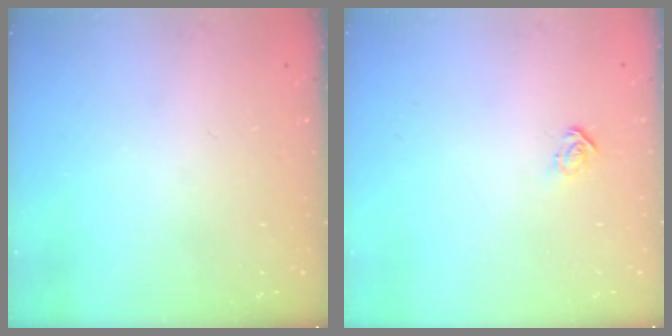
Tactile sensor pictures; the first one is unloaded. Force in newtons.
{"total": 3.9, "press": 3.9, "slide": 0.2}